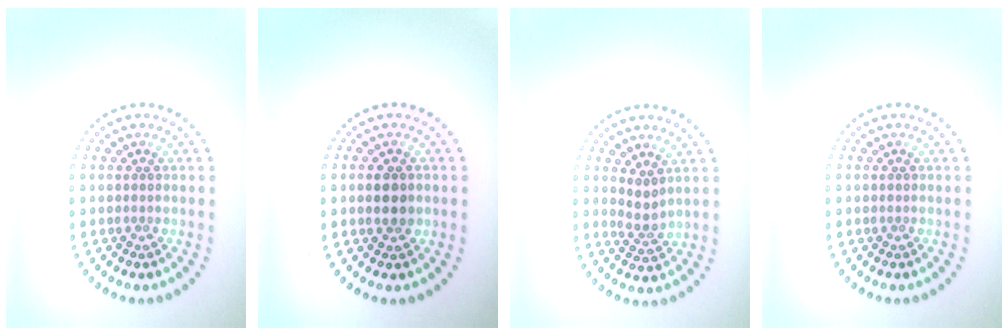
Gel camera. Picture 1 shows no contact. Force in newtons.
{"total": 1.7, "press": 1.7, "slide": 0.1}
{"total": 1.8, "press": 1.3, "slide": 1.2}
{"total": 0.0}